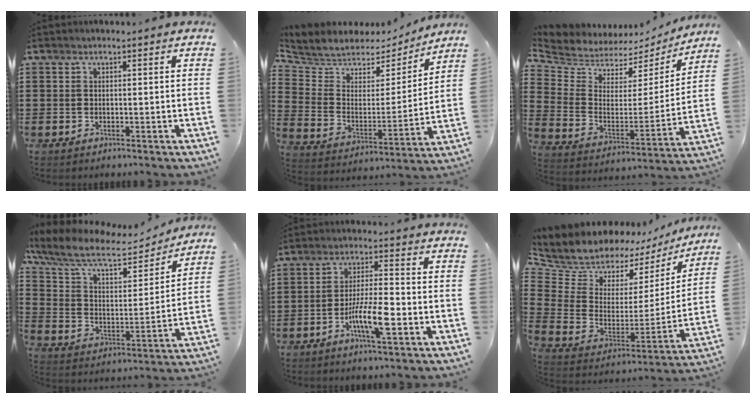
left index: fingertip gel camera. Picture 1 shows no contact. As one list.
[{"total": 5.7, "force": [5.2, 2.3, 0.1], "torque": [-0.045, -0.042, 0.088]}, {"total": 5.2, "force": [4.9, 1.9, 0.2], "torque": [-0.041, -0.043, 0.082]}, {"total": 10.3, "force": [8.3, 2.7, 5.6], "torque": [-0.140, -0.039, 0.140]}, {"total": 8.0, "force": [-3.3, 1.9, 7.1], "torque": [-0.141, -0.004, -0.063]}, {"total": 8.9, "force": [8.3, 3.1, 0.8], "torque": [-0.075, -0.065, 0.148]}]